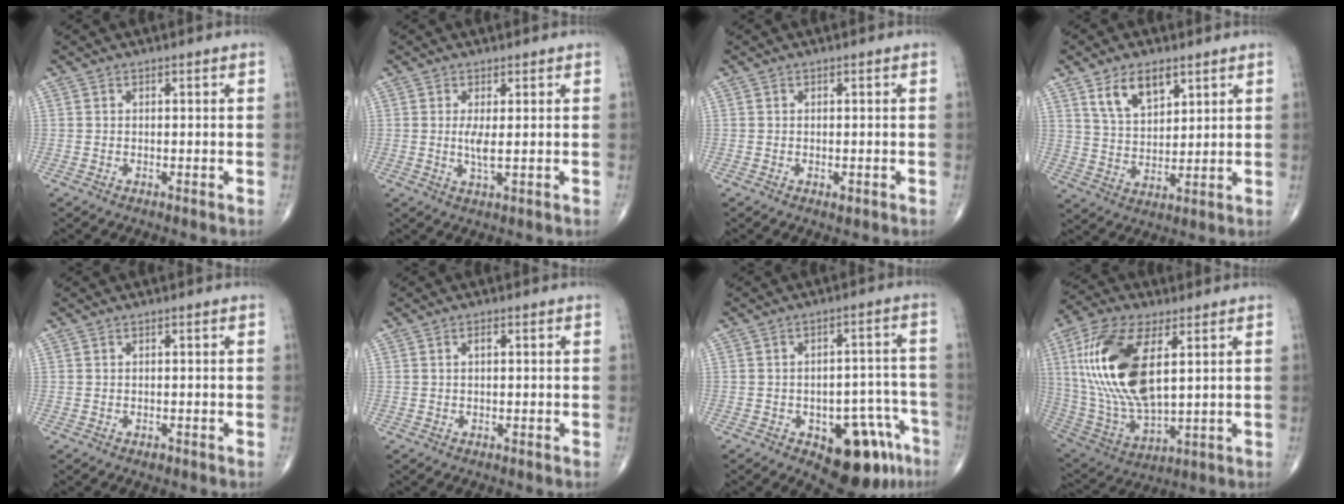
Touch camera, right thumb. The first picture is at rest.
{"total": 2.6, "force": [0.3, 0.3, 2.6], "torque": [-0.055, -0.009, 0.007]}
{"total": 0.9, "force": [-0.4, 0.4, 0.7], "torque": [-0.009, -0.002, -0.005]}
{"total": 8.6, "force": [4.9, 4.5, 5.4], "torque": [-0.076, -0.028, 0.094]}
{"total": 0.5, "force": [-0.3, 0.3, 0.2], "torque": [0.002, 0.001, -0.006]}
{"total": 0.9, "force": [0.3, 0.4, 0.8], "torque": [-0.013, 0.002, 0.002]}
{"total": 13.7, "force": [-7.0, 6.7, 9.7], "torque": [-0.077, 0.045, -0.085]}
{"total": 21.3, "force": [5.2, 9.8, 18.2], "torque": [-0.378, -0.020, 0.100]}